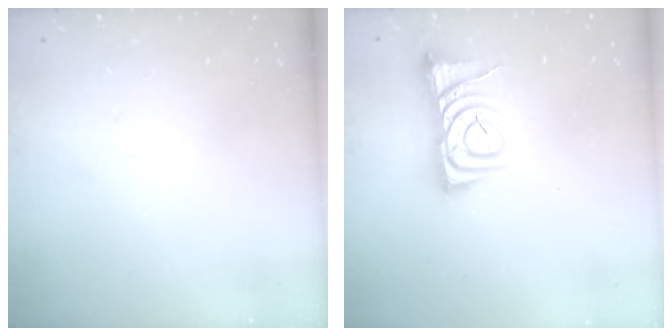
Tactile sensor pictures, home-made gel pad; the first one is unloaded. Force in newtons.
{"total": 6.8, "press": 6.7, "slide": 1.0}